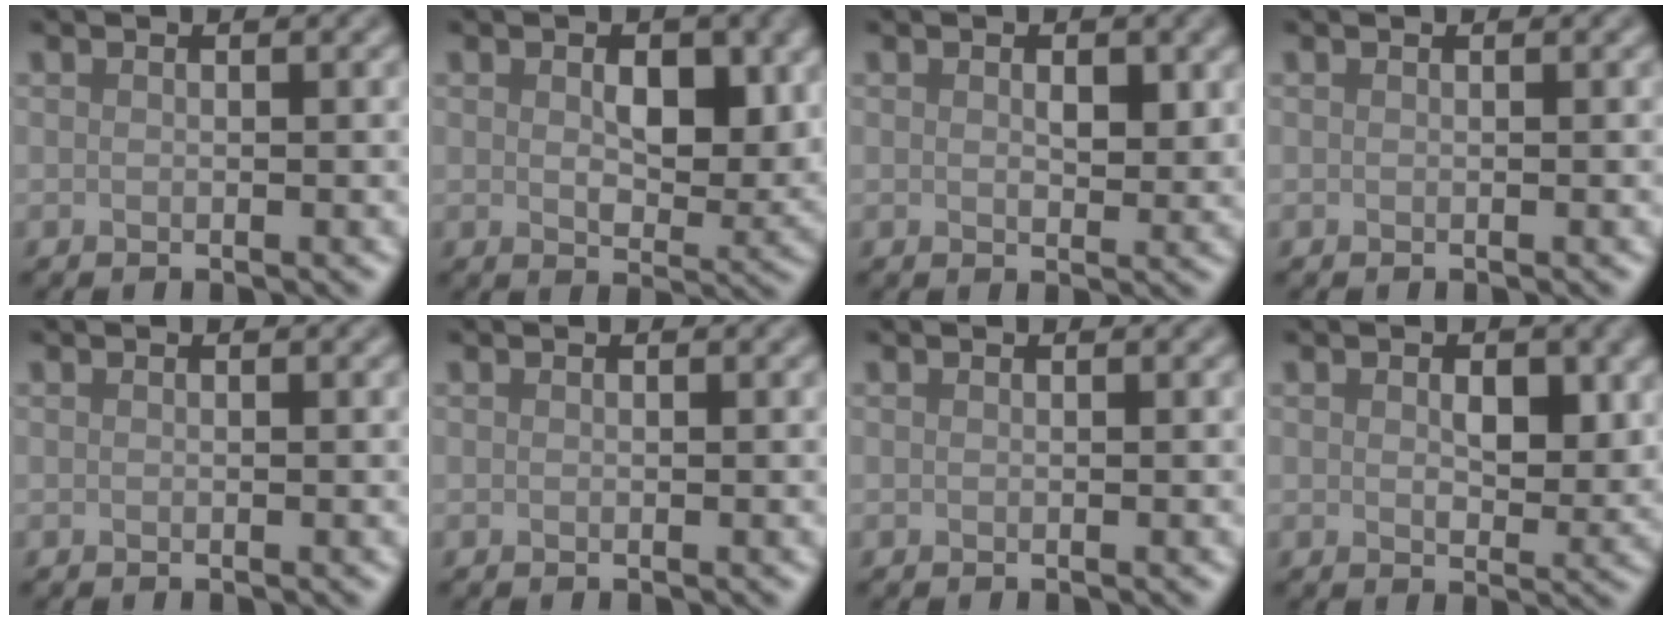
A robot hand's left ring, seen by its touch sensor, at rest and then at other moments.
{"total": 5.1, "force": [1.0, 3.1, 3.9], "torque": [-0.055, -0.013, 0.019]}
{"total": 2.4, "force": [0.6, 1.4, 1.9], "torque": [-0.025, -0.006, 0.013]}
{"total": 0.0}
{"total": 0.0}
{"total": 0.0}
{"total": 0.0}
{"total": 3.6, "force": [0.7, 2.1, 2.8], "torque": [-0.042, -0.008, 0.015]}